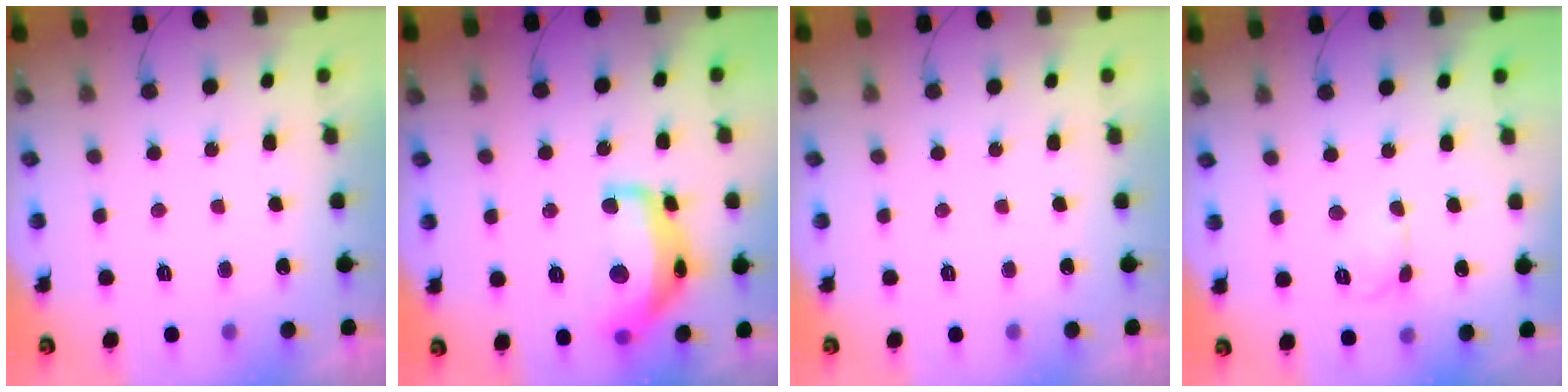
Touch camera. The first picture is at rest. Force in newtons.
{"total": 18.0, "press": 17.9, "slide": 1.0}
{"total": 0.0}
{"total": 3.2, "press": 3.2, "slide": 0.3}